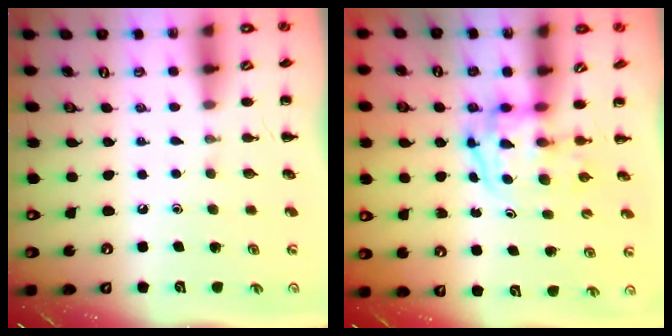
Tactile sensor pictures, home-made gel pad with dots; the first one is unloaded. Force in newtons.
{"total": 3.9, "press": 3.8, "slide": 0.6}